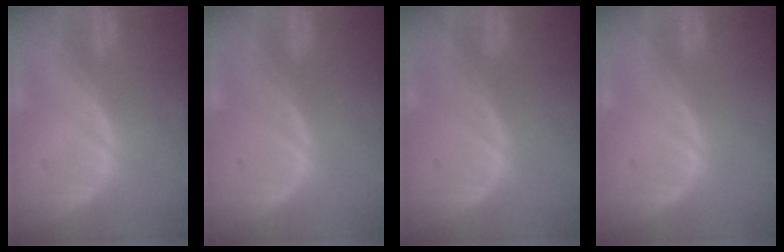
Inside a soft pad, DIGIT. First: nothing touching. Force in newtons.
{"total": 0.0}
{"total": 0.0}
{"total": 0.0}